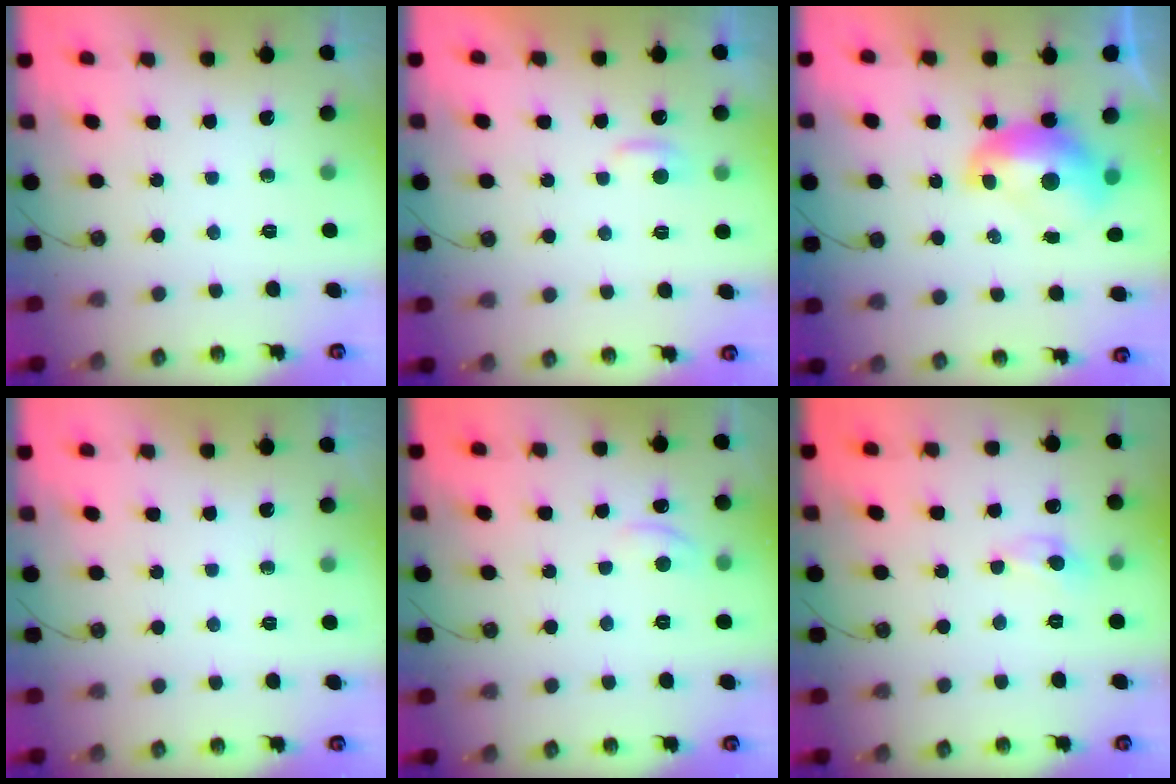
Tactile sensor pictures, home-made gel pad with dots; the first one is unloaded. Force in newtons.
{"total": 2.0, "press": 2.0, "slide": 0.3}
{"total": 2.7, "press": 2.7, "slide": 0.4}
{"total": 0.0}
{"total": 1.2, "press": 1.1, "slide": 0.5}
{"total": 0.0}